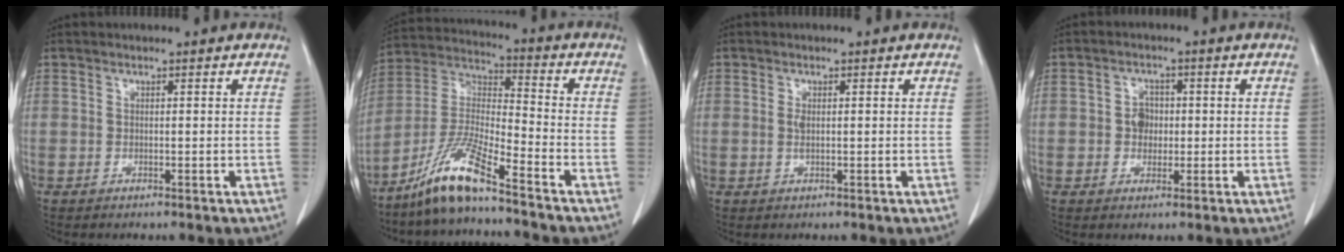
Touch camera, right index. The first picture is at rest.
{"total": 11.1, "force": [-8.3, 0.2, 7.3], "torque": [-0.161, -0.013, -0.164]}
{"total": 1.1, "force": [0.0, 0.3, 1.1], "torque": [-0.026, -0.001, 0.000]}
{"total": 3.0, "force": [-0.2, 2.4, 1.7], "torque": [-0.024, 0.007, -0.005]}